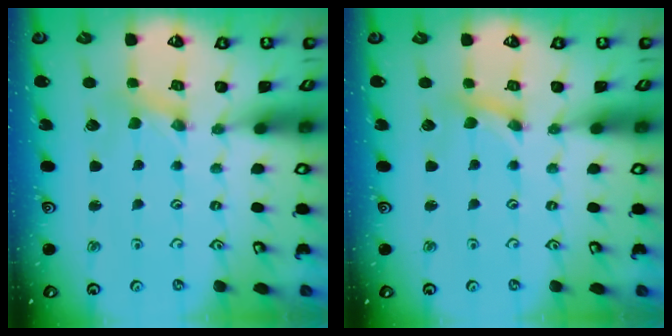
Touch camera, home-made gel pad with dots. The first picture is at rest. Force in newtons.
{"total": 0.6, "press": 0.5, "slide": 0.1}